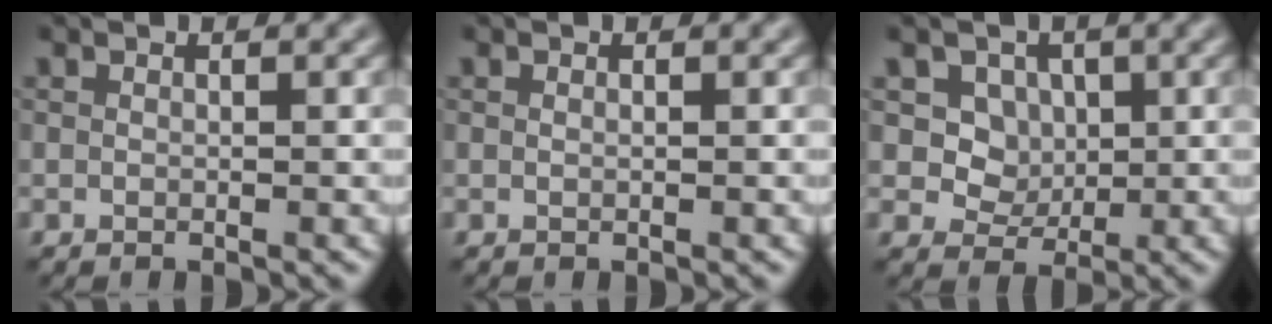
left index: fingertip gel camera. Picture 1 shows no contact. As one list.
[{"total": 0.0}, {"total": 4.7, "force": [1.4, 3.9, 2.0], "torque": [-0.049, -0.011, 0.029]}]